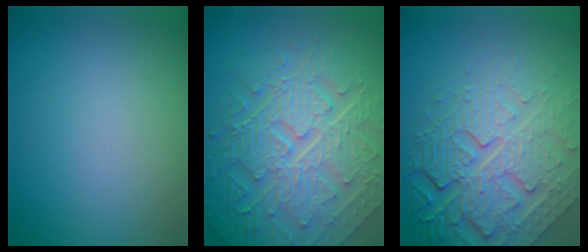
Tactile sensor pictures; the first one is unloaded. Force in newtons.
{"total": 10.2, "press": 7.0, "slide": 7.5}
{"total": 8.2, "press": 5.8, "slide": 5.8}